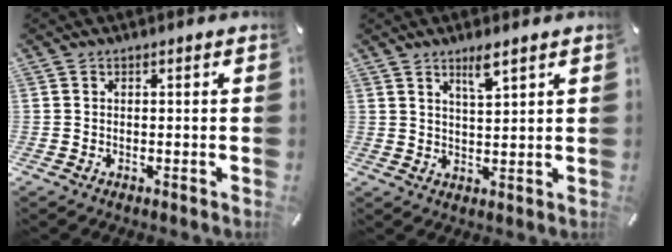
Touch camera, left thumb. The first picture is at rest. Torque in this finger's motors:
{"motor_torque": [0.86, 0.76, 0.44, -0.62, 0.13]}